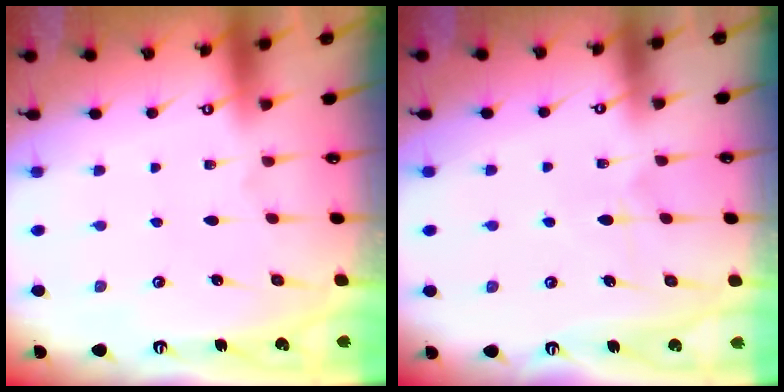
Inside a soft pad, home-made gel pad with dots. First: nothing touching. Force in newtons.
{"total": 5.8, "press": 5.8, "slide": 0.5}